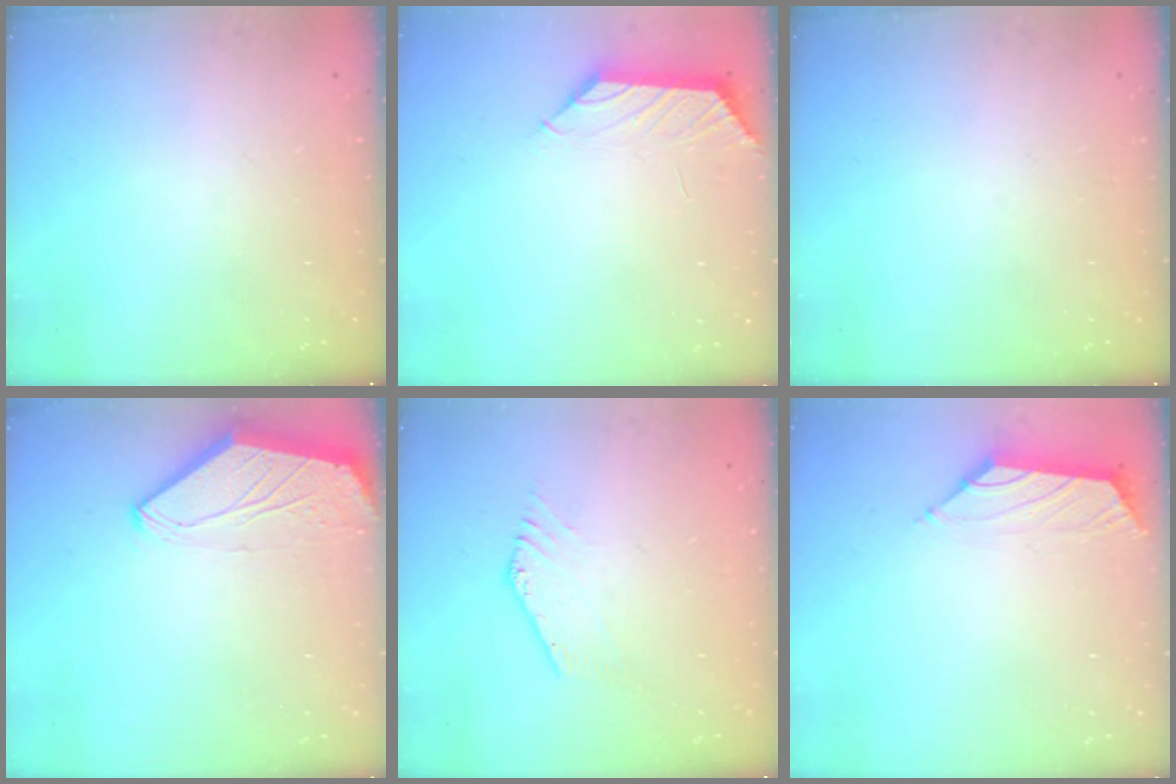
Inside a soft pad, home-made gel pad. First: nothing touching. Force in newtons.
{"total": 1.2, "press": 1.1, "slide": 0.6}
{"total": 0.0}
{"total": 0.0}
{"total": 1.3, "press": 1.3, "slide": 0.1}
{"total": 1.6, "press": 1.4, "slide": 0.6}